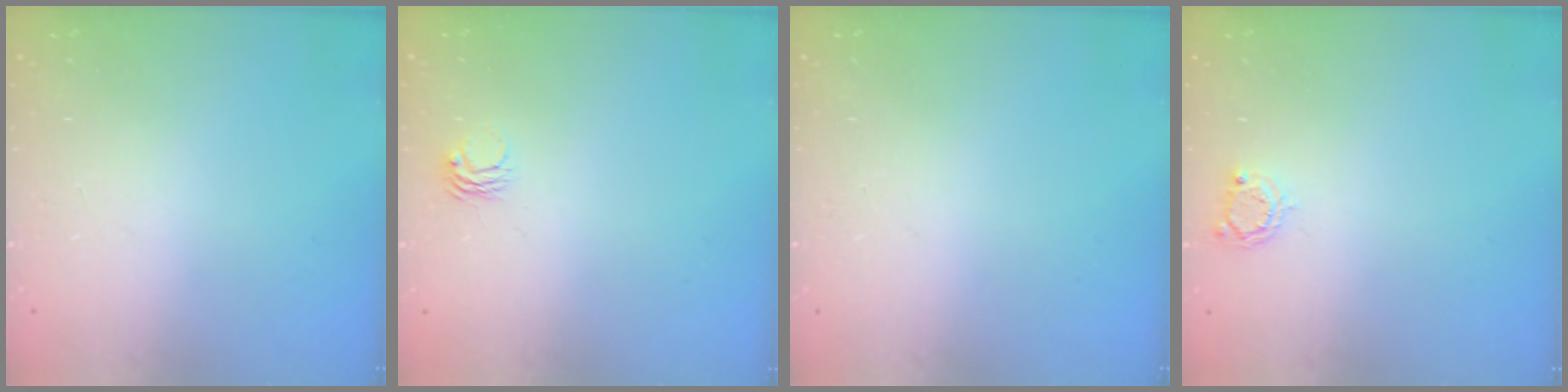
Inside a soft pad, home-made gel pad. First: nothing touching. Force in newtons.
{"total": 2.7, "press": 2.7, "slide": 0.2}
{"total": 0.0}
{"total": 3.0, "press": 3.0, "slide": 0.4}